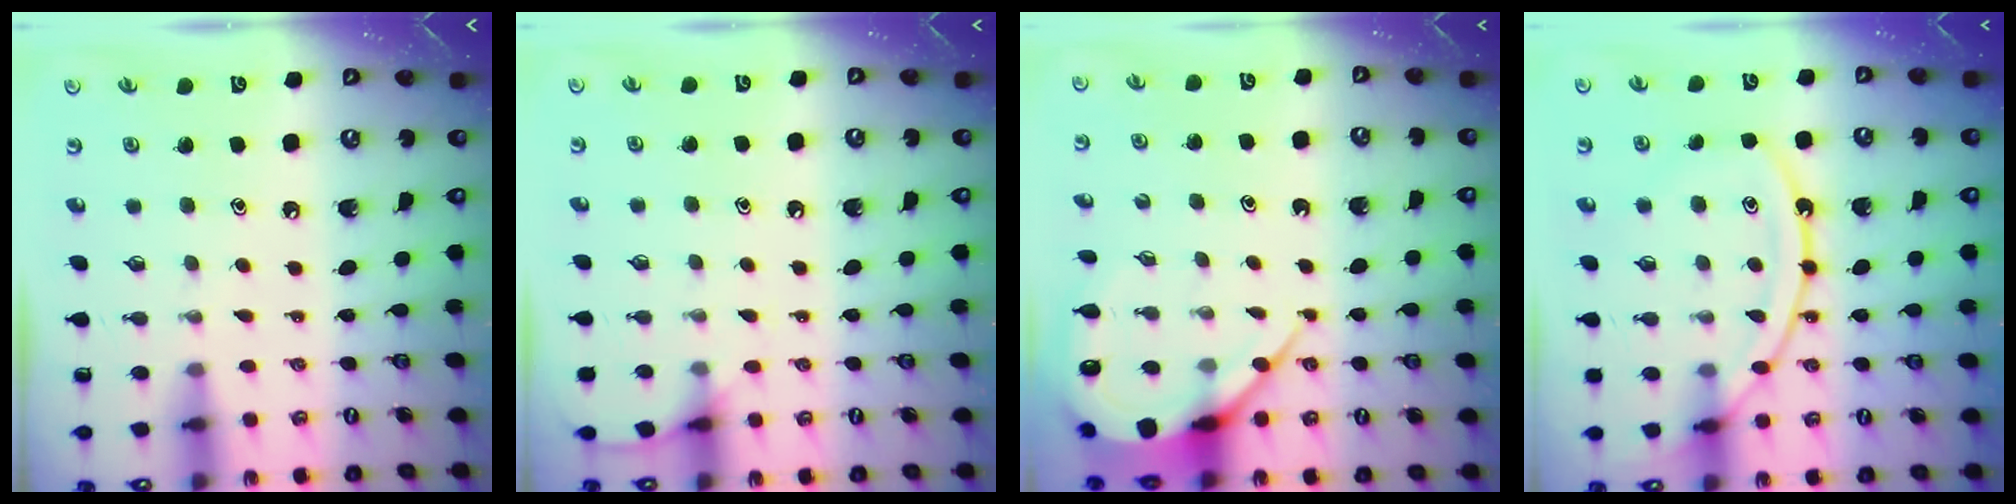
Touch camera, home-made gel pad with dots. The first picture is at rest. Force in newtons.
{"total": 5.7, "press": 5.6, "slide": 0.6}
{"total": 9.2, "press": 9.2, "slide": 0.9}
{"total": 11.9, "press": 11.9, "slide": 1.4}